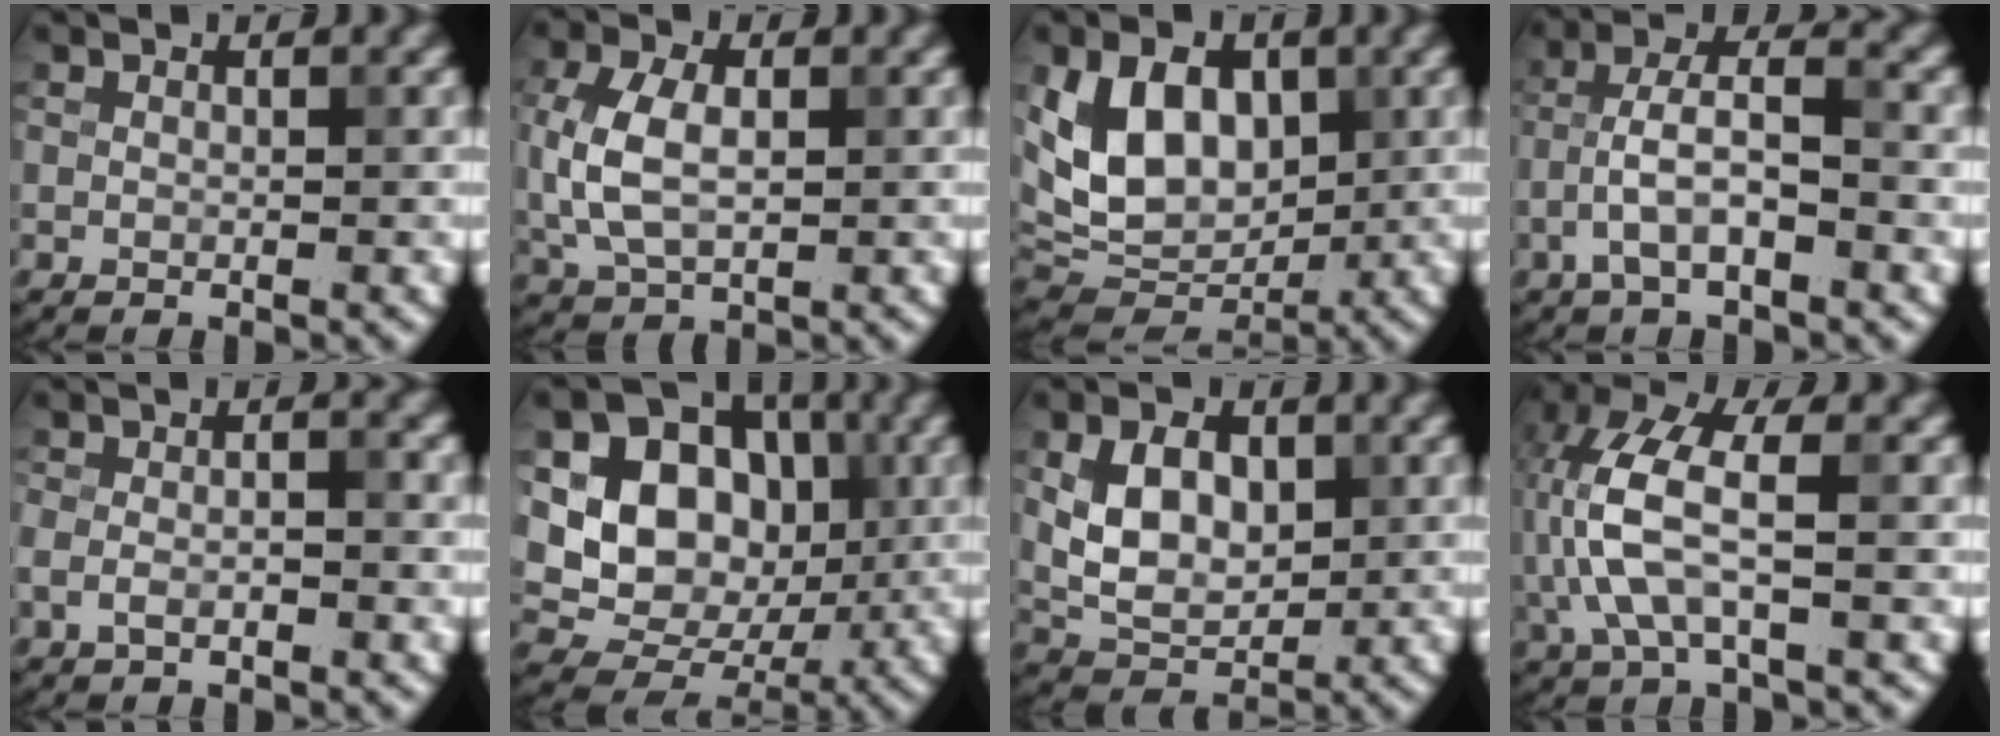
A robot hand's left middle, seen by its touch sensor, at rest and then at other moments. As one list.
[{"total": 5.7, "force": [0.2, 3.6, 4.4], "torque": [-0.107, 0.003, 0.005]}, {"total": 9.8, "force": [1.8, 6.9, 6.7], "torque": [-0.125, -0.005, 0.027]}, {"total": 4.7, "force": [-1.9, 1.6, 4.0], "torque": [-0.078, 0.013, -0.038]}, {"total": 2.3, "force": [-1.0, 1.0, 1.7], "torque": [-0.037, 0.002, -0.025]}, {"total": 13.5, "force": [2.1, 11.4, 6.9], "torque": [-0.132, 0.034, 0.030]}, {"total": 5.8, "force": [0.7, 3.9, 4.2], "torque": [-0.080, -0.002, 0.013]}, {"total": 7.3, "force": [-0.6, 3.2, 6.5], "torque": [-0.164, 0.019, -0.017]}]